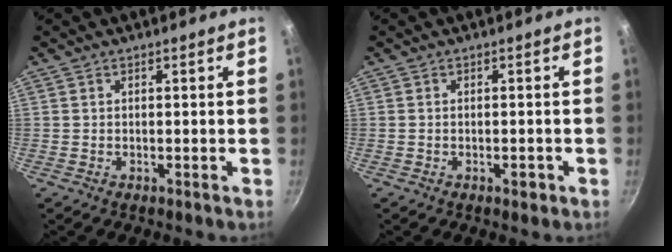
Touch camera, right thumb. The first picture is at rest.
{"total": 1.6, "force": [-0.7, 0.7, 1.2], "torque": [-0.019, 0.004, -0.010]}